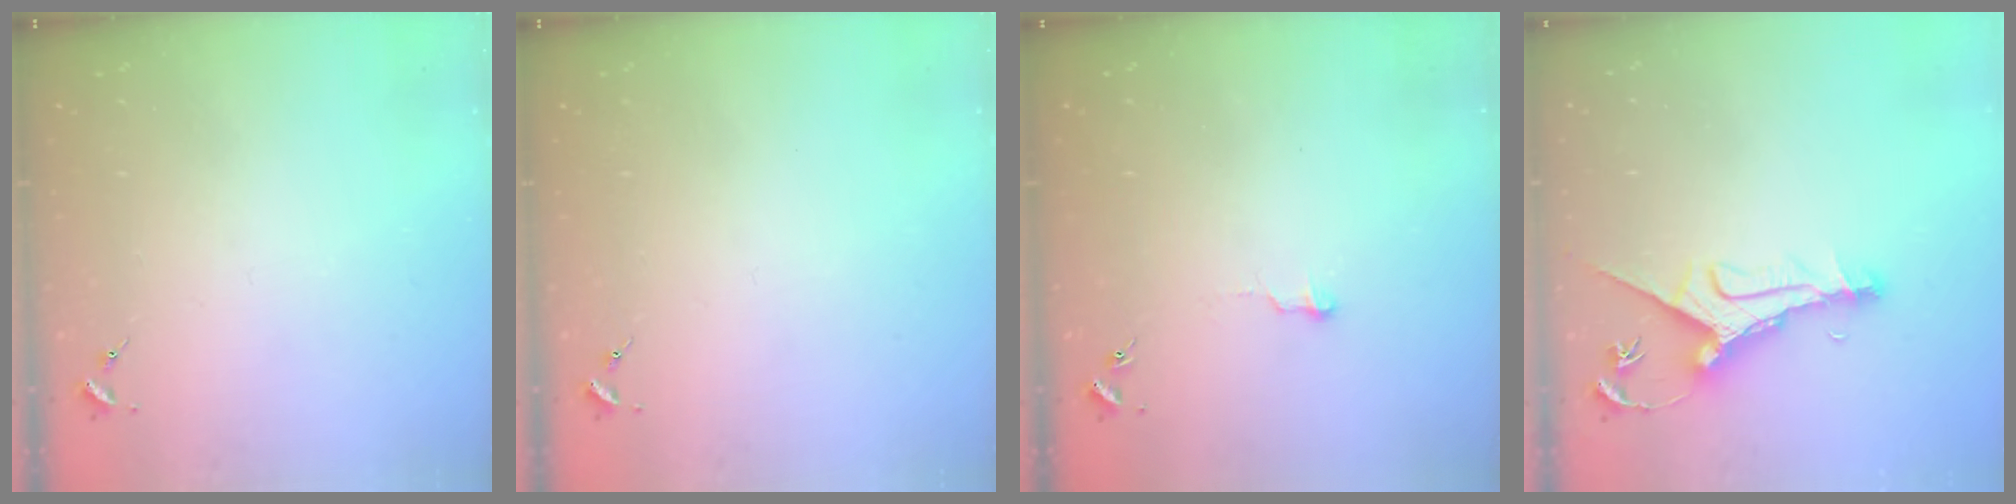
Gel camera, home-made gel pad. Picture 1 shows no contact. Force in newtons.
{"total": 0.0}
{"total": 4.5, "press": 4.5, "slide": 0.5}
{"total": 12.3, "press": 12.2, "slide": 0.9}